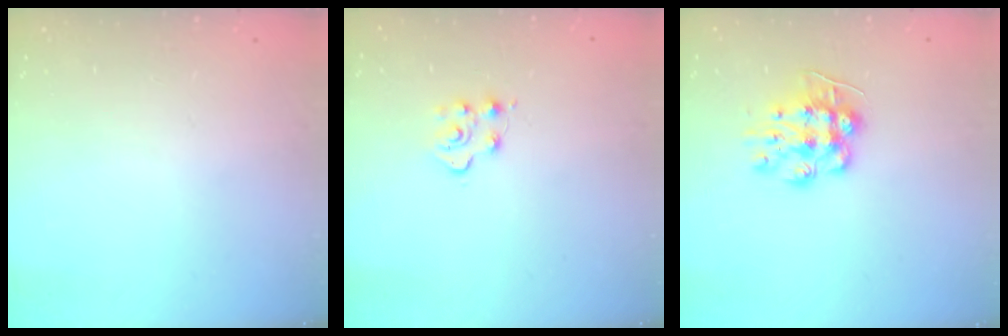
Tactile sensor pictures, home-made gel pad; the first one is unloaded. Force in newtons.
{"total": 5.1, "press": 5.1, "slide": 0.6}
{"total": 9.9, "press": 9.8, "slide": 0.8}